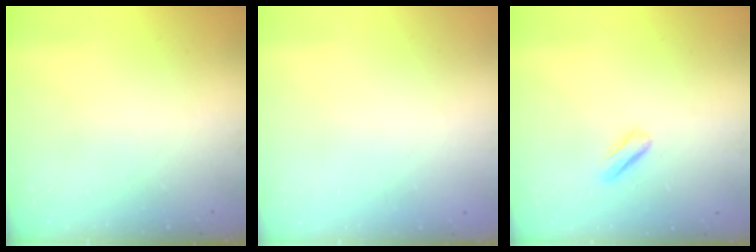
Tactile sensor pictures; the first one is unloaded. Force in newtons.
{"total": 2.1, "press": 2.1, "slide": 0.1}
{"total": 3.5, "press": 3.4, "slide": 0.6}